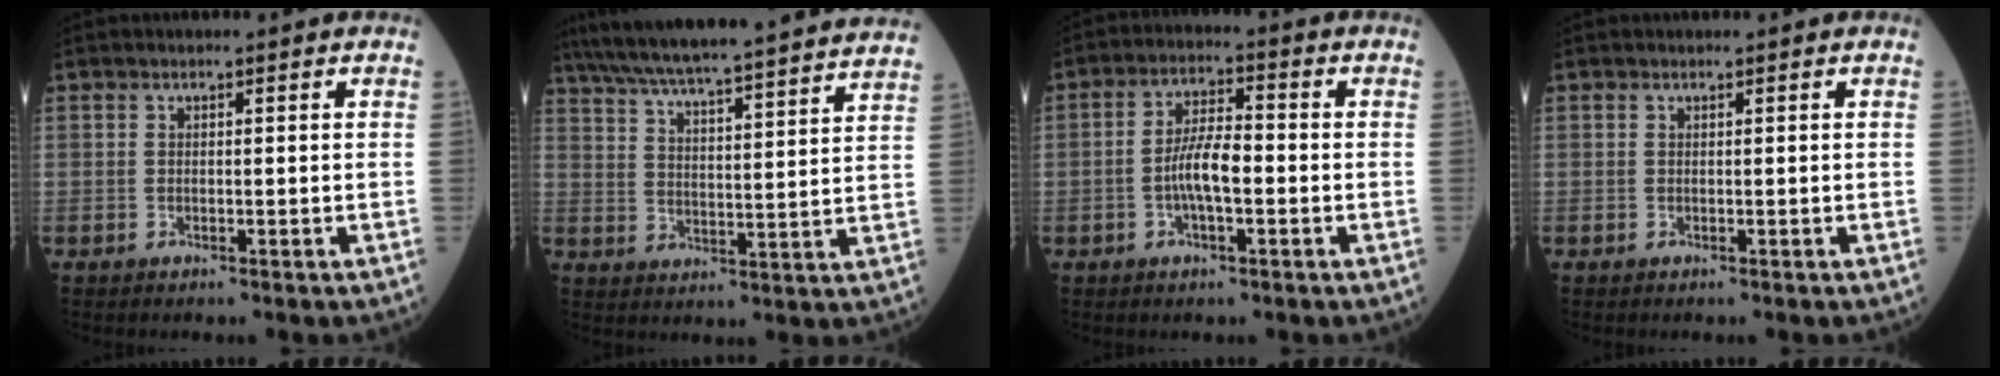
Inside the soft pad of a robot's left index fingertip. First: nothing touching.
{"total": 29.6, "force": [26.8, 0.8, 12.7], "torque": [-0.215, -0.011, 0.357]}
{"total": 6.5, "force": [-1.4, 1.8, 6.0], "torque": [-0.123, 0.009, -0.030]}
{"total": 0.0}